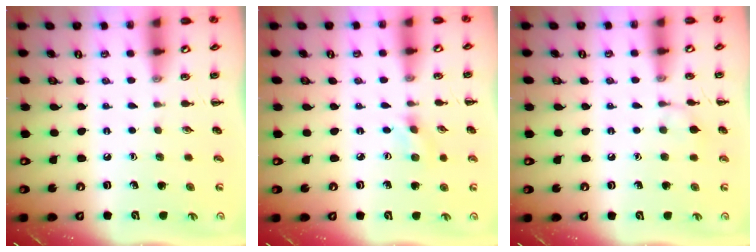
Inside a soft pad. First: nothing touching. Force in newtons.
{"total": 1.4, "press": 1.3, "slide": 0.4}
{"total": 6.1, "press": 5.9, "slide": 1.7}